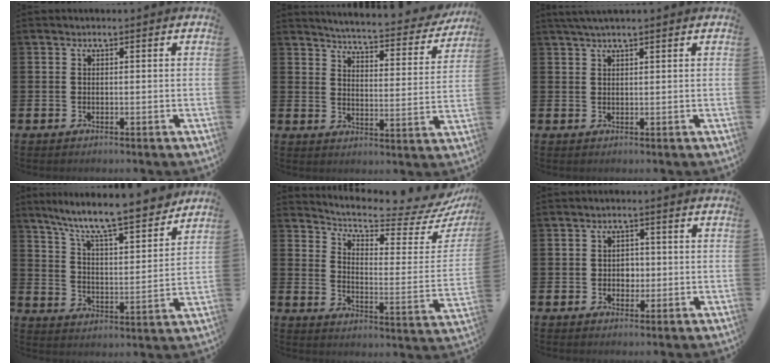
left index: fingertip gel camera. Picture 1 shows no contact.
{"total": 4.7, "force": [4.6, 0.4, 1.1], "torque": [-0.042, -0.040, 0.072]}
{"total": 2.0, "force": [1.7, 0.1, 1.1], "torque": [-0.022, 0.003, 0.031]}
{"total": 10.1, "force": [9.2, 0.8, 3.9], "torque": [-0.109, -0.066, 0.157]}
{"total": 7.1, "force": [6.6, 1.1, 2.4], "torque": [-0.061, -0.066, 0.106]}
{"total": 2.2, "force": [0.1, 2.0, 1.0], "torque": [-0.008, 0.004, -0.006]}